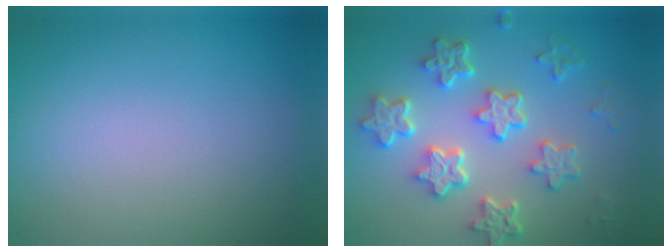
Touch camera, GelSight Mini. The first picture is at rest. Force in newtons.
{"total": 6.1, "press": 4.8, "slide": 3.8}